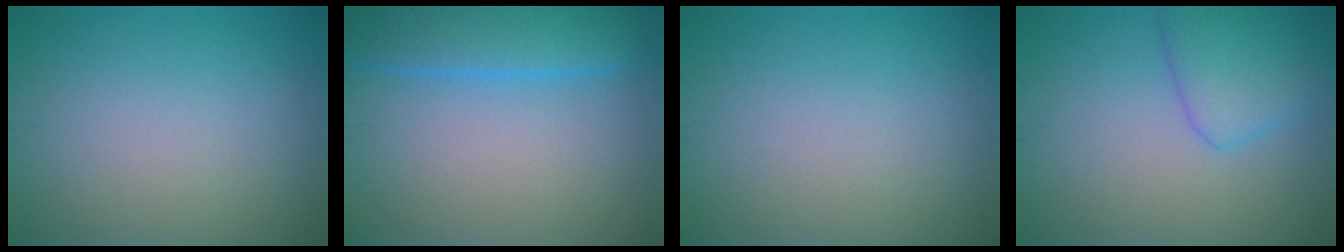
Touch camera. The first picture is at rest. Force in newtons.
{"total": 5.4, "press": 5.4, "slide": 0.3}
{"total": 0.0}
{"total": 3.8, "press": 3.8, "slide": 0.1}